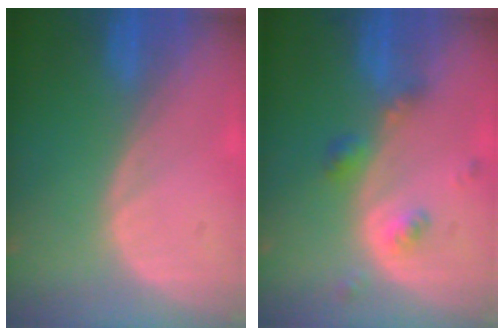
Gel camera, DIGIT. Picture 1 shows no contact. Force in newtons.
{"total": 4.9, "press": 4.3, "slide": 2.2}